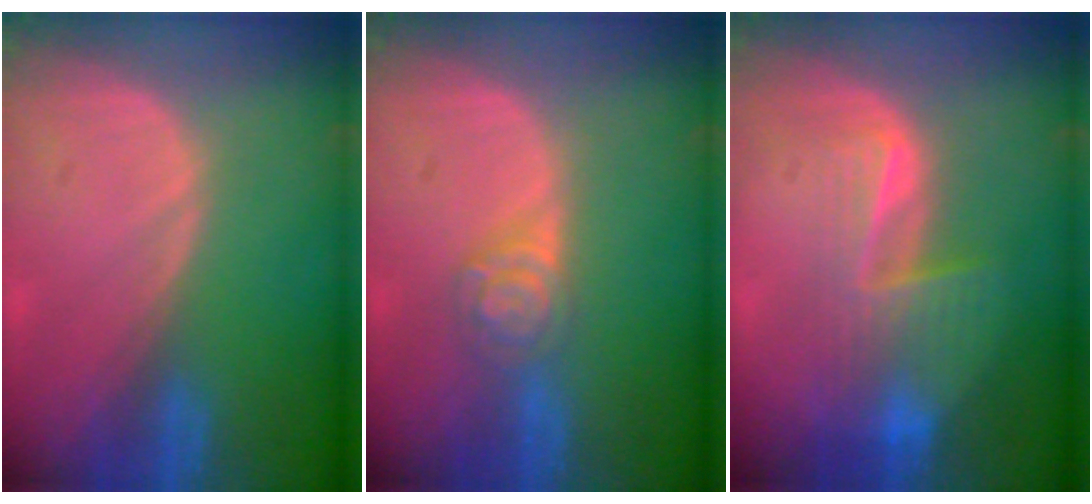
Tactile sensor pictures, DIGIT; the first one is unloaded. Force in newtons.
{"total": 4.3, "press": 3.9, "slide": 1.8}
{"total": 7.2, "press": 6.6, "slide": 2.9}